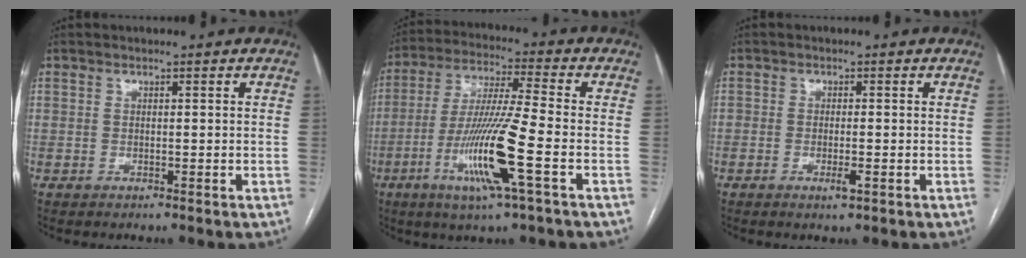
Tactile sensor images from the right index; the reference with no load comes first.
{"total": 14.0, "force": [-4.8, -0.5, 13.2], "torque": [-0.266, -0.018, -0.096]}
{"total": 2.1, "force": [-0.8, 0.5, 1.8], "torque": [-0.029, -0.002, -0.012]}